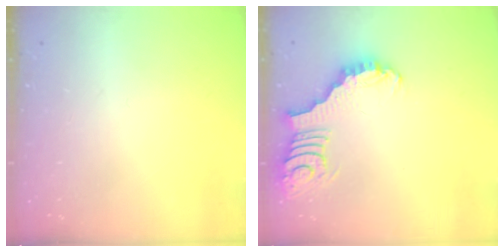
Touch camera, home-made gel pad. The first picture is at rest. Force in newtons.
{"total": 3.4, "press": 3.3, "slide": 0.6}